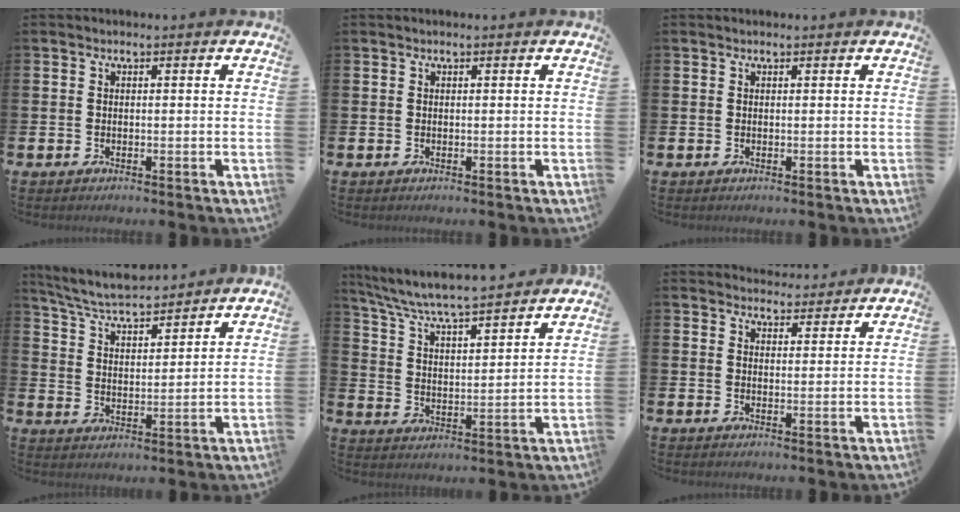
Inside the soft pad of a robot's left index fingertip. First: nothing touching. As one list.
[{"total": 0.0}, {"total": 0.0}, {"total": 6.0, "force": [5.8, 0.6, 1.6], "torque": [-0.059, -0.034, 0.102]}, {"total": 6.7, "force": [6.4, 0.2, 1.9], "torque": [-0.070, -0.052, 0.108]}, {"total": 3.4, "force": [3.2, 0.9, -0.1], "torque": [0.005, -0.019, 0.058]}]